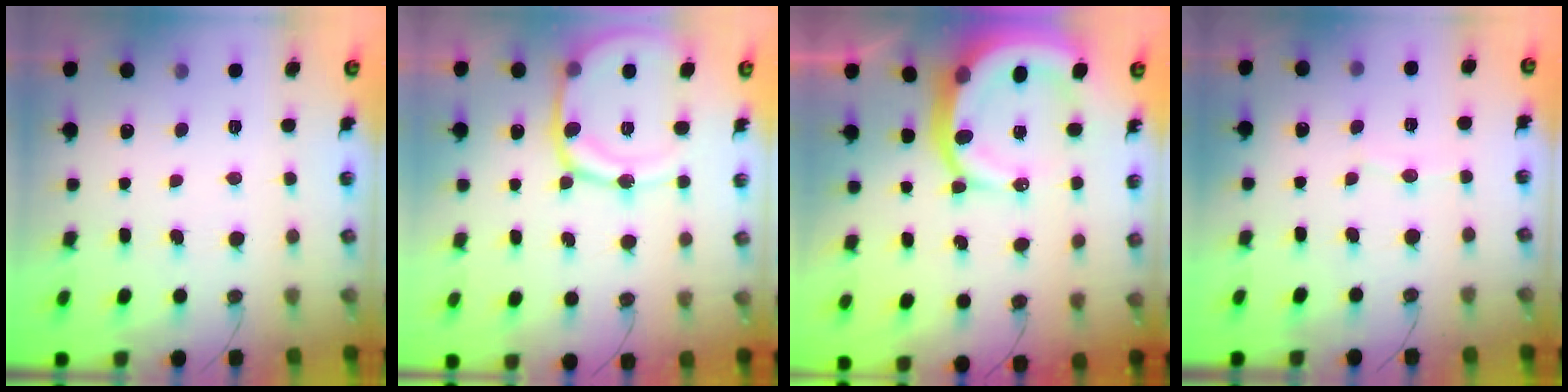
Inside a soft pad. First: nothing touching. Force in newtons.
{"total": 16.3, "press": 16.1, "slide": 2.5}
{"total": 14.5, "press": 14.4, "slide": 1.7}
{"total": 5.3, "press": 5.2, "slide": 1.0}